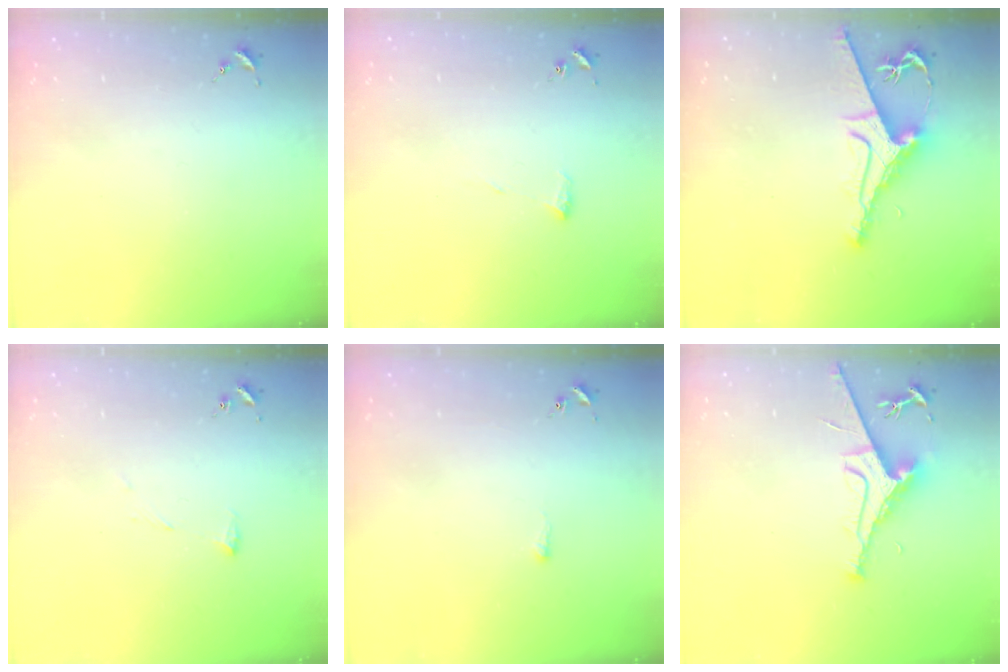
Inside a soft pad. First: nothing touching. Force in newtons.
{"total": 5.5, "press": 5.4, "slide": 0.7}
{"total": 8.6, "press": 8.6, "slide": 1.2}
{"total": 6.5, "press": 6.5, "slide": 0.7}
{"total": 1.5, "press": 1.5, "slide": 0.4}
{"total": 8.6, "press": 8.5, "slide": 1.1}